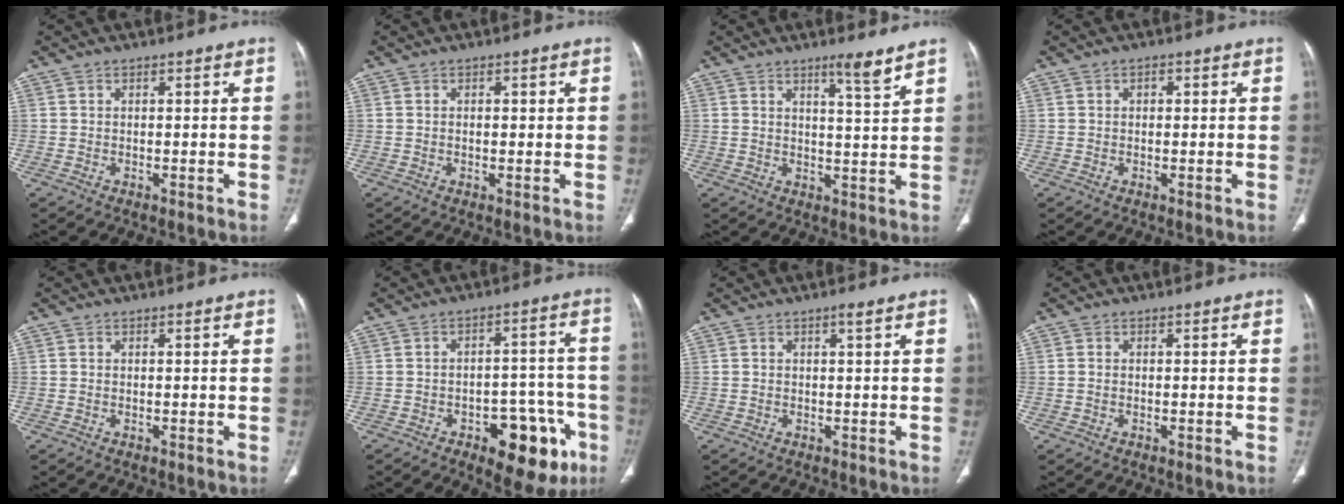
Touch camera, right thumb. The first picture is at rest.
{"total": 1.4, "force": [0.2, 0.7, 1.1], "torque": [-0.017, 0.001, 0.001]}
{"total": 4.6, "force": [3.4, 0.0, 3.1], "torque": [-0.040, -0.031, 0.055]}
{"total": 1.1, "force": [0.2, 0.8, 0.7], "torque": [-0.007, 0.002, 0.002]}
{"total": 0.0}
{"total": 15.0, "force": [-7.0, 7.5, 11.0], "torque": [-0.103, 0.046, -0.083]}
{"total": 0.8, "force": [0.5, 0.0, 0.7], "torque": [-0.008, 0.001, 0.009]}
{"total": 0.5, "force": [-0.1, 0.4, 0.3], "torque": [-0.003, 0.001, -0.003]}